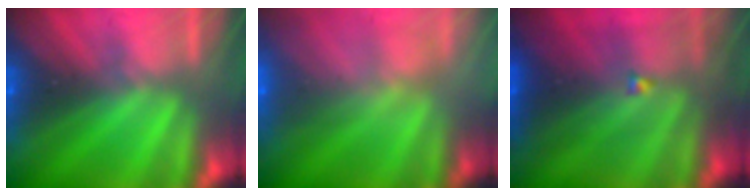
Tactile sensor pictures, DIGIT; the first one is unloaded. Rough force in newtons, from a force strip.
{"total": 6.3}
{"total": 4.7}